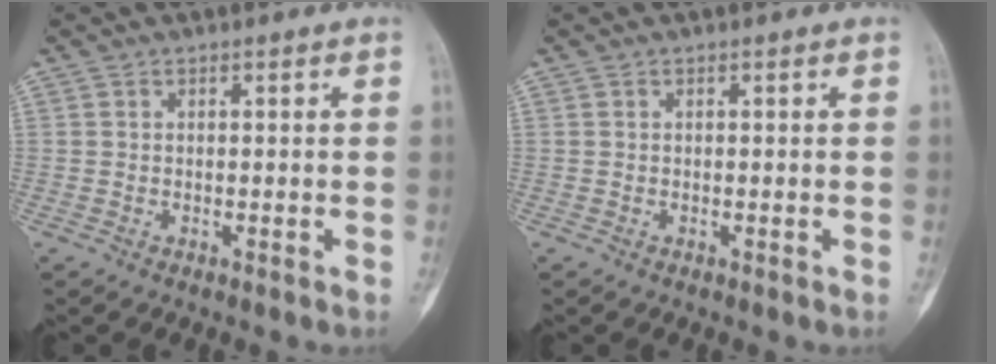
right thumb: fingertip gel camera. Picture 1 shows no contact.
{"total": 0.0}